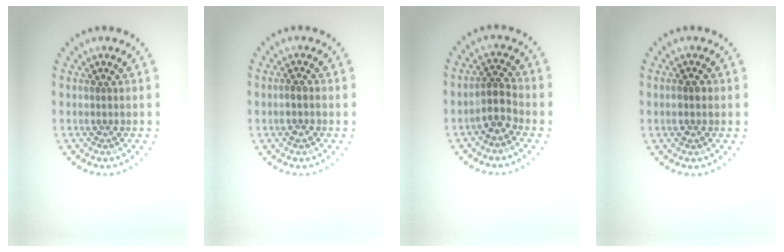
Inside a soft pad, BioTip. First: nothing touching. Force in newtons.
{"total": 1.5, "press": 1.4, "slide": 0.6}
{"total": 2.5, "press": 2.1, "slide": 1.4}
{"total": 1.4, "press": 1.4, "slide": 0.3}